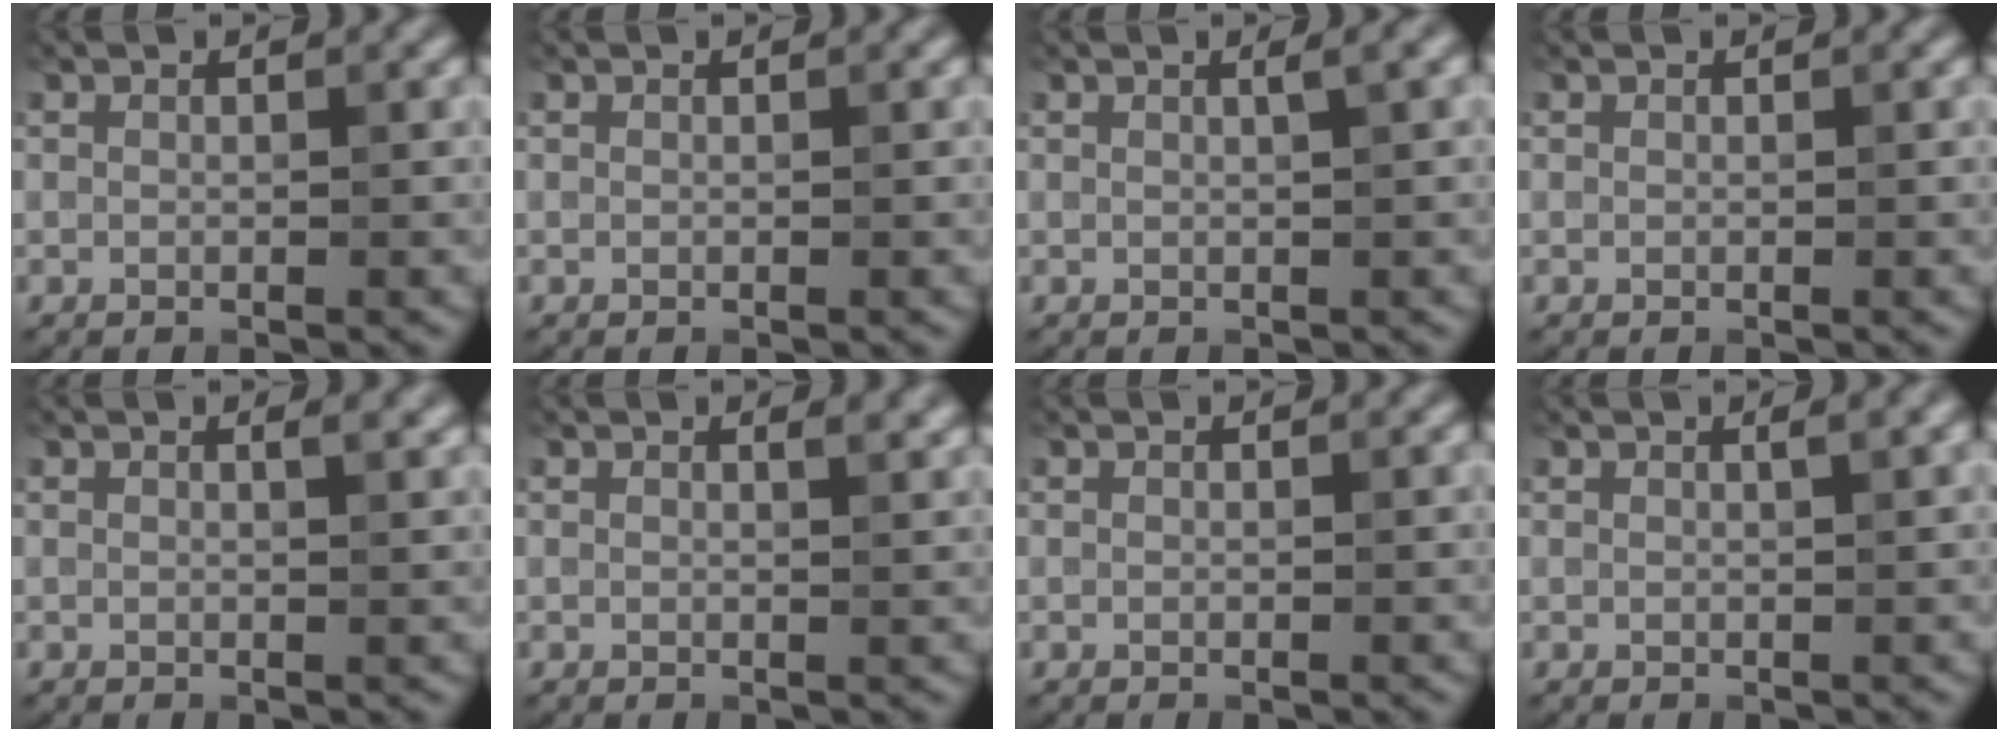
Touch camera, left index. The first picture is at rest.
{"total": 0.0}
{"total": 1.7, "force": [0.6, 0.6, 1.5], "torque": [-0.015, 0.007, 0.002]}
{"total": 0.0}
{"total": 1.1, "force": [0.6, 0.4, 0.9], "torque": [-0.008, 0.003, 0.008]}
{"total": 1.3, "force": [0.9, 0.5, 0.8], "torque": [-0.006, 0.003, 0.013]}
{"total": 0.0}
{"total": 1.3, "force": [0.5, 0.4, 1.1], "torque": [-0.012, 0.005, 0.004]}